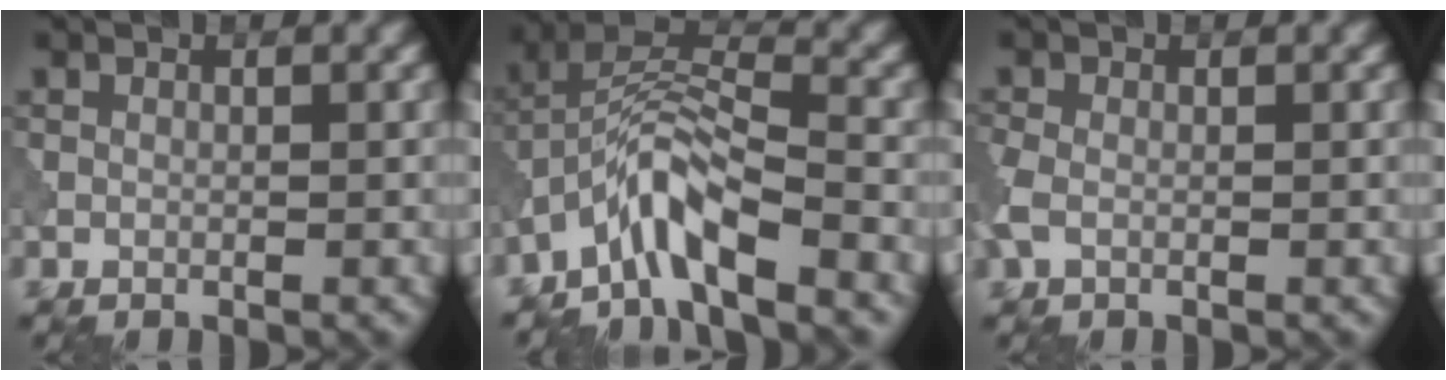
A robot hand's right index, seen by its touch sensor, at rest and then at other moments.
{"total": 5.8, "force": [-3.9, 1.3, 4.0], "torque": [-0.074, 0.013, -0.085]}
{"total": 2.3, "force": [-0.7, 1.5, 1.6], "torque": [-0.045, -0.002, -0.023]}